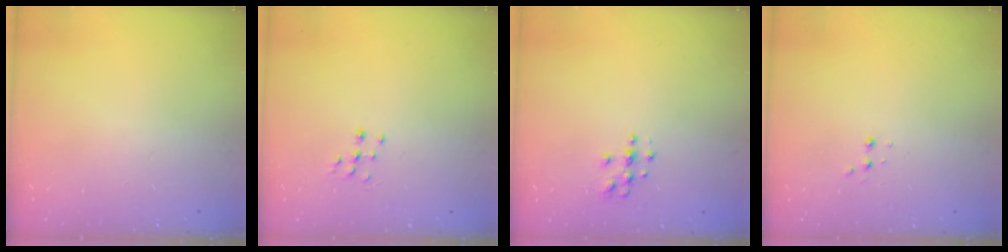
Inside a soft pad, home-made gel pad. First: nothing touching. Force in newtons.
{"total": 5.2, "press": 5.2, "slide": 0.3}
{"total": 3.7, "press": 3.7, "slide": 0.2}
{"total": 2.5, "press": 2.4, "slide": 0.8}